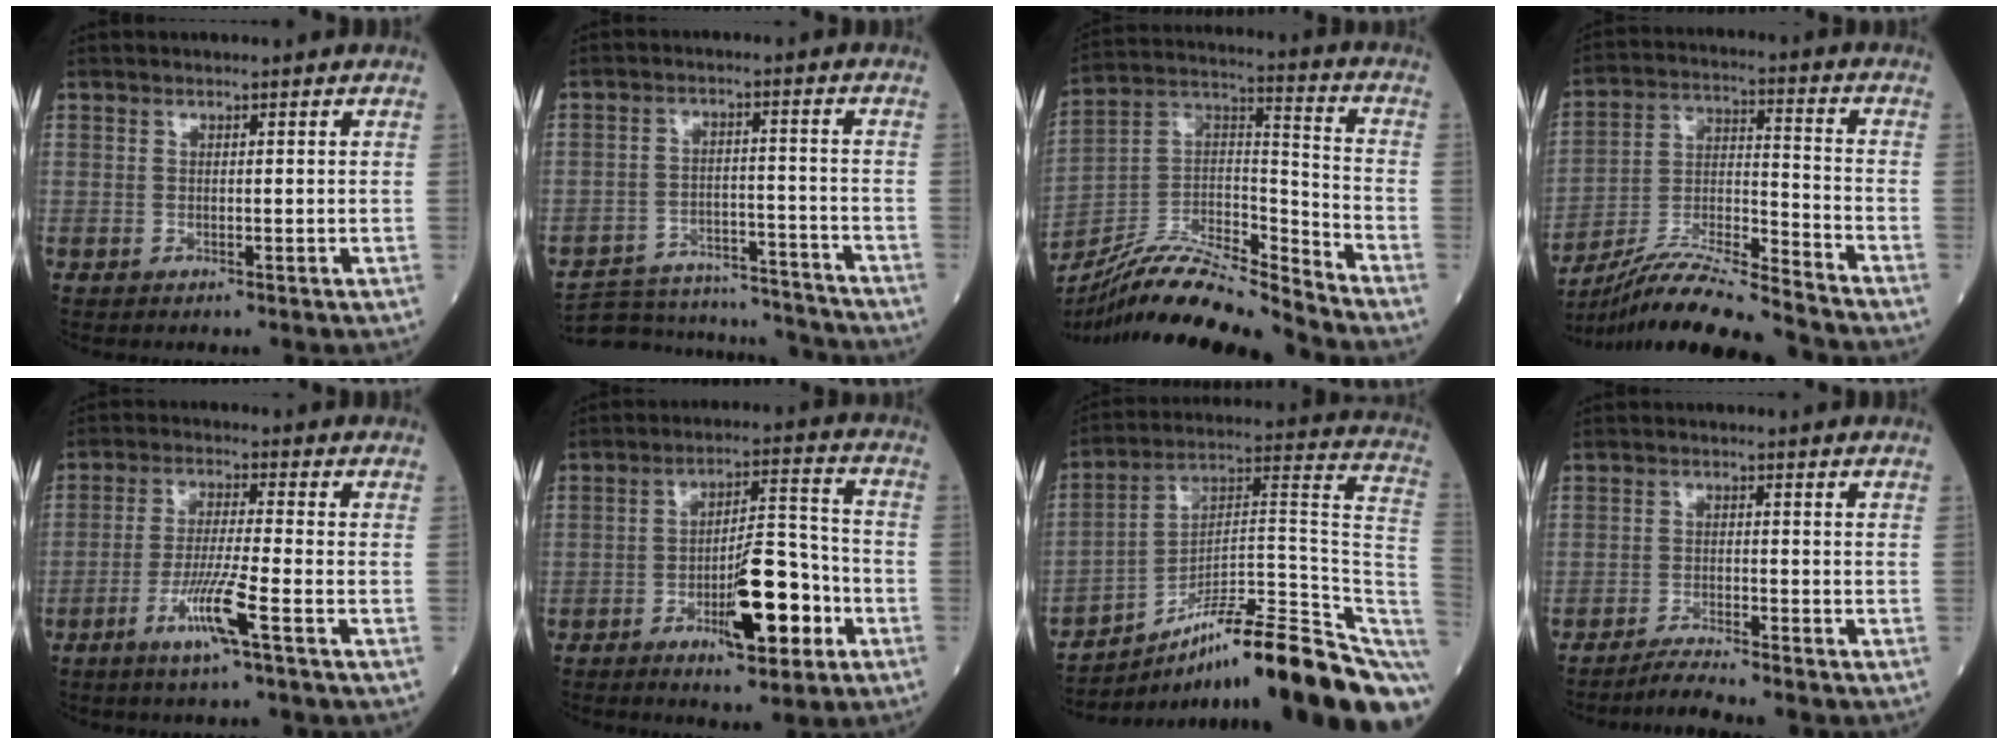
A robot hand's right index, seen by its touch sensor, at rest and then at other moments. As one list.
[{"total": 15.9, "force": [-15.6, 2.3, 2.2], "torque": [-0.038, 0.022, -0.217]}, {"total": 16.9, "force": [-15.8, -0.2, 6.3], "torque": [-0.110, 0.034, -0.287]}, {"total": 16.7, "force": [-15.5, -0.9, 6.4], "torque": [-0.124, -0.003, -0.274]}, {"total": 7.5, "force": [-3.5, -0.6, 6.5], "torque": [-0.130, -0.011, -0.069]}, {"total": 11.3, "force": [-4.5, 2.8, 10.0], "torque": [-0.163, 0.010, -0.066]}, {"total": 24.5, "force": [-15.0, 3.0, 19.2], "torque": [-0.177, 0.051, -0.224]}, {"total": 3.9, "force": [-3.6, -1.2, 0.9], "torque": [-0.022, -0.017, -0.064]}]